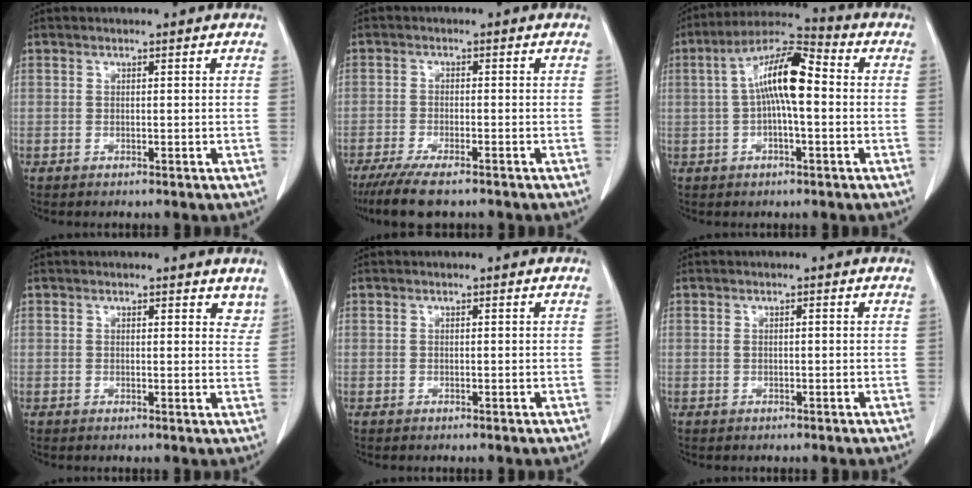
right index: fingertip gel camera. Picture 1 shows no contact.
{"total": 8.1, "force": [-6.3, 1.4, 5.0], "torque": [-0.081, -0.018, -0.100]}
{"total": 10.7, "force": [0.6, 2.5, 10.4], "torque": [-0.194, 0.033, 0.004]}
{"total": 3.4, "force": [2.9, 1.4, 1.2], "torque": [0.007, -0.010, 0.021]}
{"total": 0.0}
{"total": 0.6, "force": [0.0, 0.2, 0.6], "torque": [-0.015, 0.004, 0.002]}